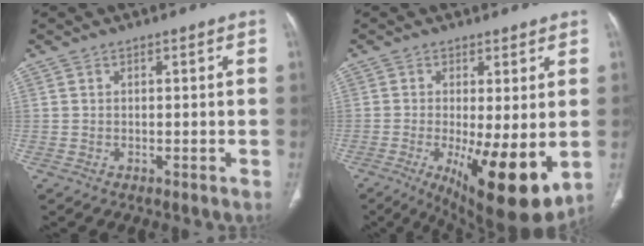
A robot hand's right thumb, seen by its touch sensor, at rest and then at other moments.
{"total": 14.0, "force": [-3.0, 4.1, 13.1], "torque": [-0.190, -0.030, -0.030]}